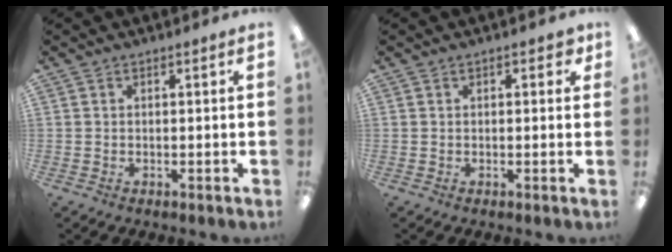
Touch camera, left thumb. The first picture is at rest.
{"total": 2.3, "force": [0.9, 1.3, 1.7], "torque": [-0.020, 0.002, 0.011]}